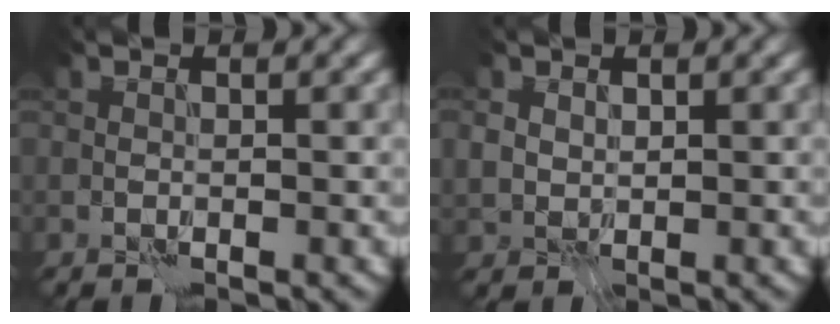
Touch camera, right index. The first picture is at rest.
{"total": 1.5, "force": [0.6, 1.3, 0.4], "torque": [-0.012, -0.001, 0.013]}